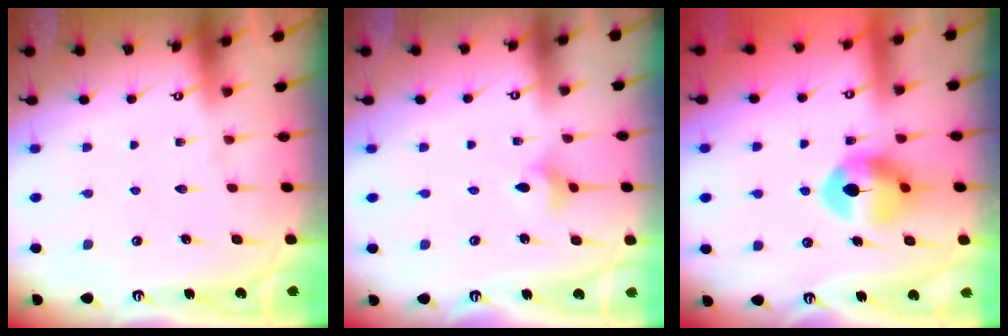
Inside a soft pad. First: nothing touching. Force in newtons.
{"total": 3.2, "press": 3.1, "slide": 0.6}
{"total": 10.5, "press": 10.5, "slide": 0.5}